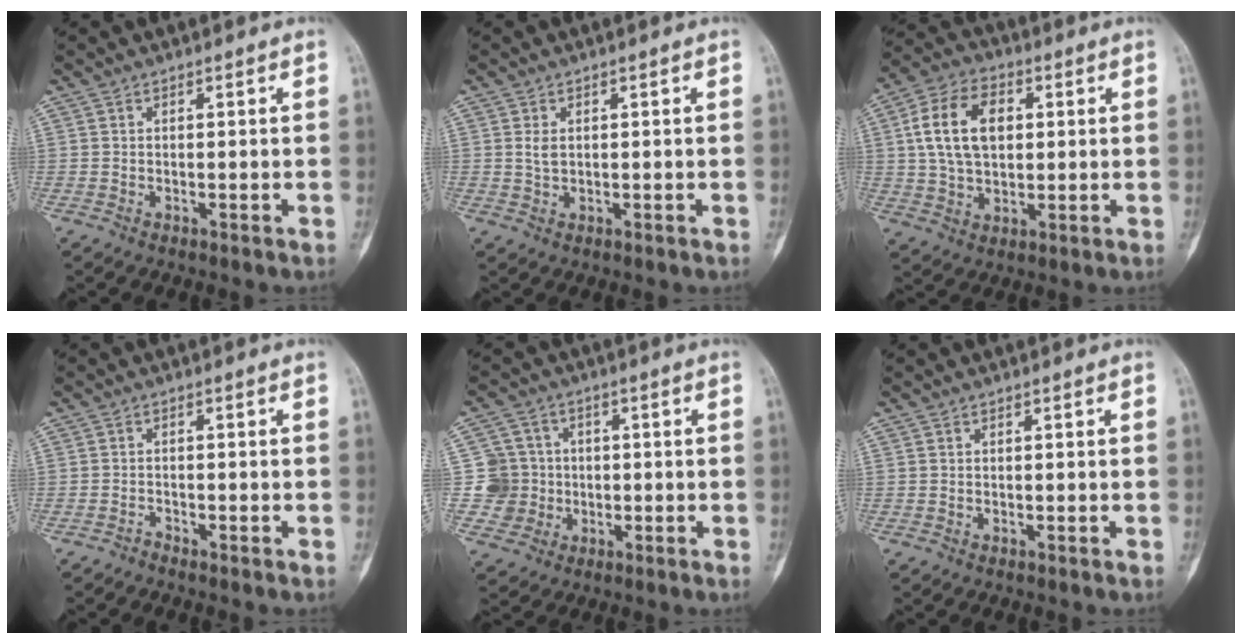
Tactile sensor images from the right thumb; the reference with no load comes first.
{"total": 2.1, "force": [0.5, 1.4, 1.5], "torque": [-0.023, -0.001, 0.012]}
{"total": 13.4, "force": [2.6, 8.7, 9.8], "torque": [-0.162, 0.009, 0.044]}
{"total": 0.9, "force": [-0.9, 0.1, 0.0], "torque": [0.000, 0.000, -0.021]}
{"total": 7.9, "force": [-0.5, 7.9, 0.5], "torque": [0.027, 0.016, -0.010]}
{"total": 0.0}